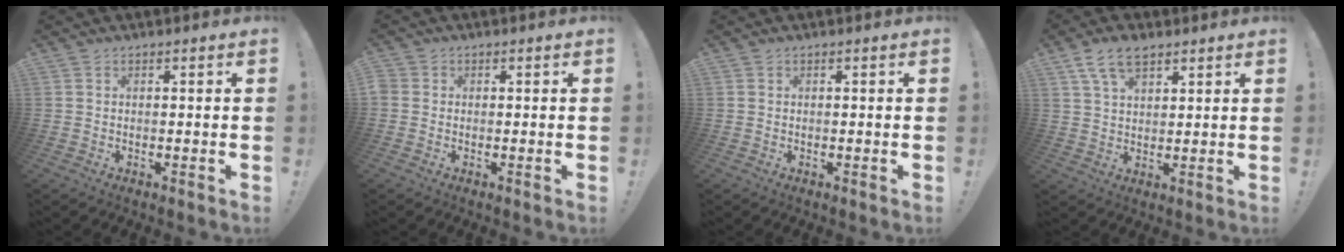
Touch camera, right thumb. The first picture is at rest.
{"total": 1.1, "force": [-0.3, 0.9, 0.5], "torque": [-0.012, 0.003, -0.004]}
{"total": 0.0}
{"total": 8.5, "force": [5.1, 4.4, 5.3], "torque": [-0.091, -0.011, 0.096]}